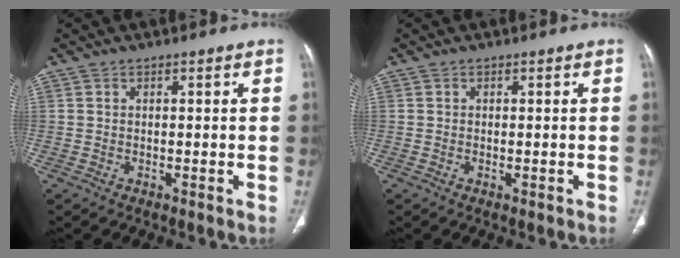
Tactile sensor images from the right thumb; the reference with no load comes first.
{"total": 0.0}